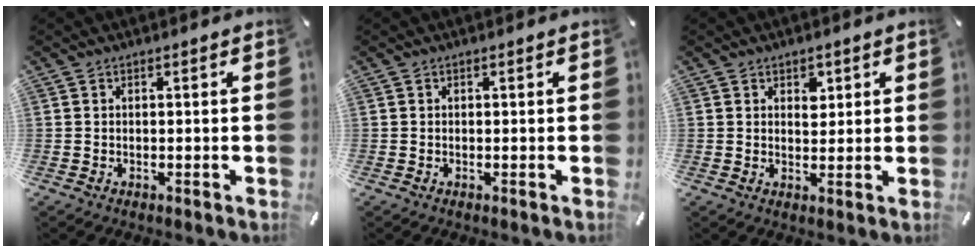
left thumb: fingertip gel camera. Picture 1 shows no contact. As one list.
[{"total": 0.0}, {"total": 3.1, "force": [1.5, 2.3, 1.4], "torque": [0.009, -0.013, 0.017]}]